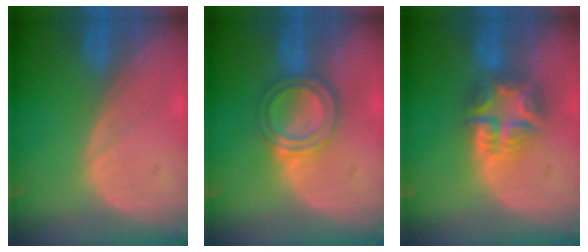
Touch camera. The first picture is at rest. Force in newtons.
{"total": 6.2, "press": 5.3, "slide": 3.1}
{"total": 7.9, "press": 6.7, "slide": 4.2}